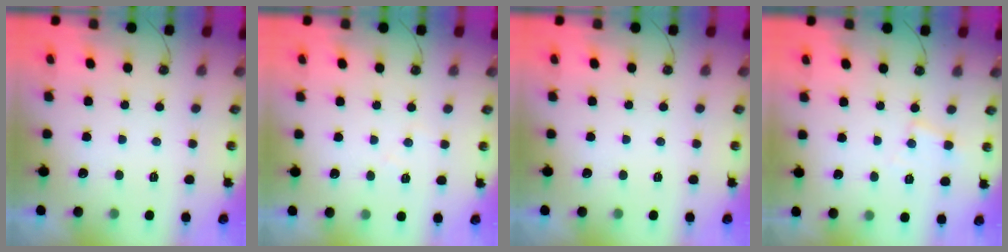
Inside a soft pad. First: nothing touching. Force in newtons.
{"total": 6.1, "press": 6.0, "slide": 1.0}
{"total": 0.0}
{"total": 6.2, "press": 6.2, "slide": 0.2}